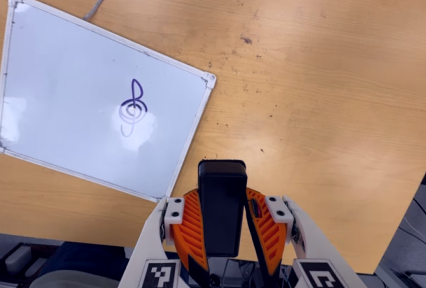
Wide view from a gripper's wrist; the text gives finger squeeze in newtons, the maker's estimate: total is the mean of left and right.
{"total": 8.2, "left": 6.7, "right": 9.7}